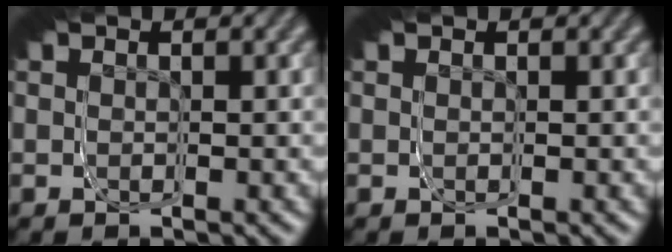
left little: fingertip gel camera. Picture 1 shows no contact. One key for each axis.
{"total": 0.0}